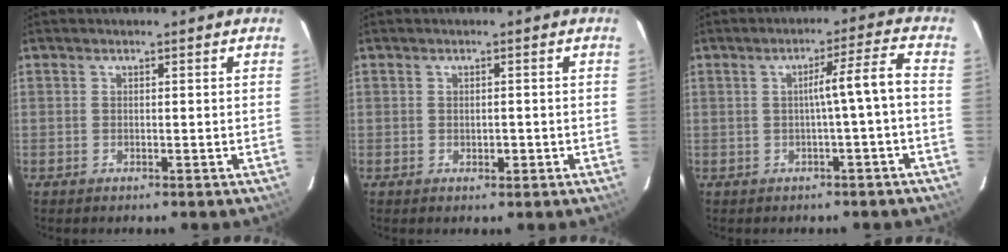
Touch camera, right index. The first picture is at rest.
{"total": 1.4, "force": [-0.3, 0.8, 1.1], "torque": [-0.017, 0.000, -0.002]}
{"total": 5.3, "force": [-0.7, -1.0, 5.1], "torque": [-0.076, 0.013, -0.009]}